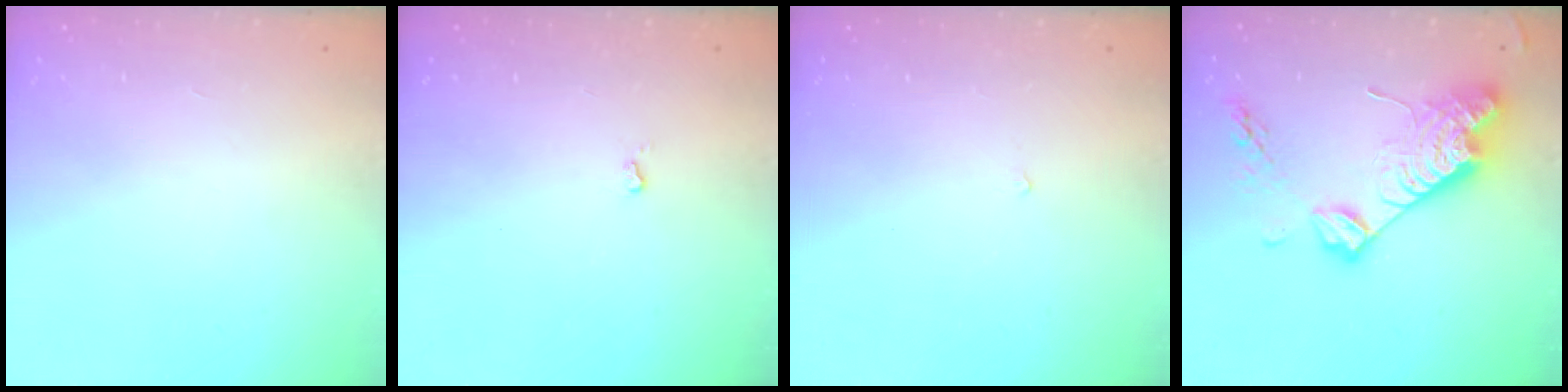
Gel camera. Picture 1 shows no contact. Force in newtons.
{"total": 2.7, "press": 2.6, "slide": 0.4}
{"total": 2.1, "press": 2.1, "slide": 0.4}
{"total": 17.1, "press": 17.0, "slide": 1.3}